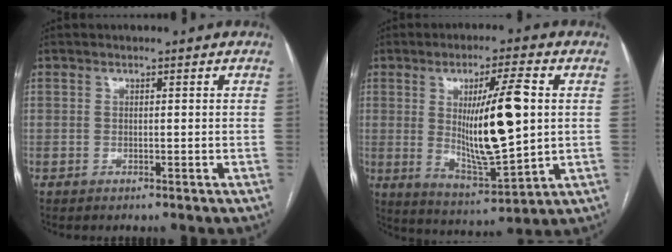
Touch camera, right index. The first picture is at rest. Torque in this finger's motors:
{"motor_torque": [1.89, 0.25, 0.52, 0.21]}